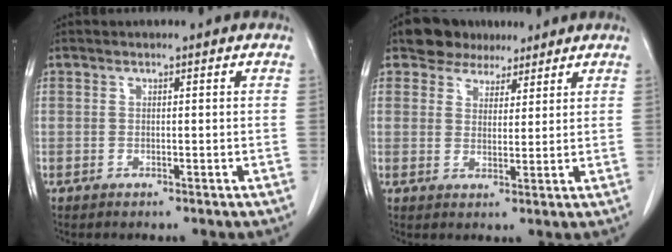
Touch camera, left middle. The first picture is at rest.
{"total": 5.6, "force": [4.5, 3.2, 0.9], "torque": [-0.011, 0.014, 0.078]}